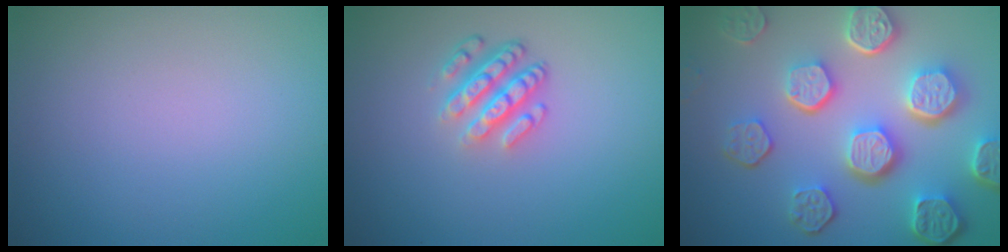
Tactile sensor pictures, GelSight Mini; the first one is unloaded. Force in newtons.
{"total": 3.6, "press": 2.6, "slide": 2.5}
{"total": 8.6, "press": 6.3, "slide": 5.9}